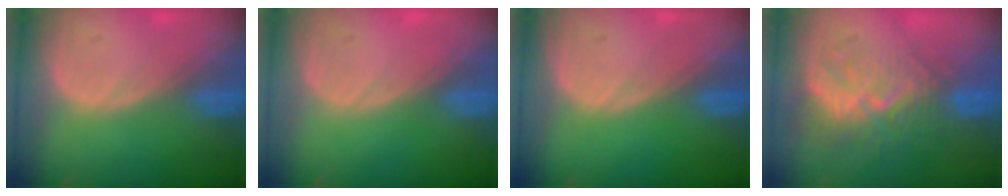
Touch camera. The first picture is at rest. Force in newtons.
{"total": 0.0}
{"total": 0.0}
{"total": 9.8, "press": 8.5, "slide": 4.8}